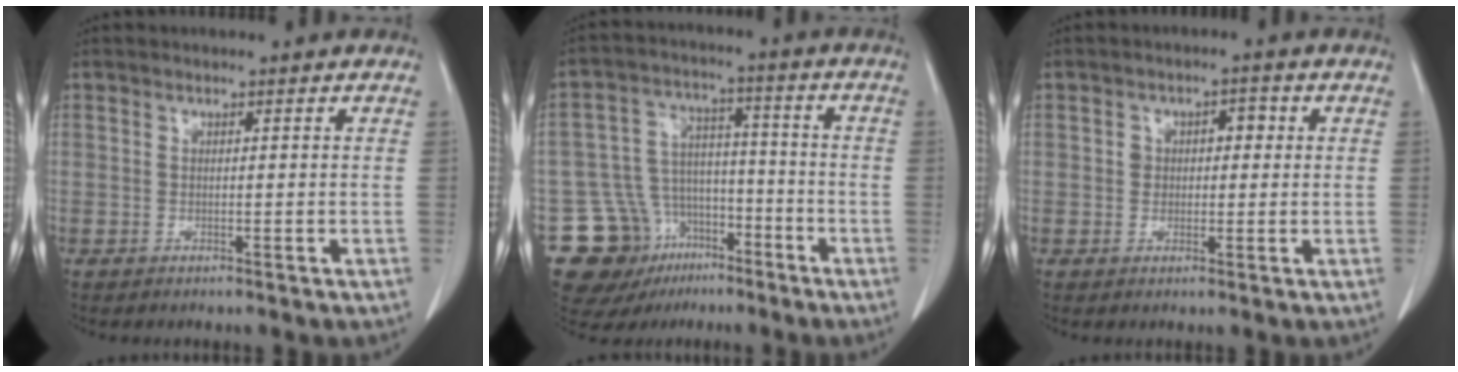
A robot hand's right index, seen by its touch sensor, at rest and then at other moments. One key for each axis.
{"total": 14.6, "fx": -8.6, "fy": 10.5, "fz": 5.4, "tx": -0.101, "ty": 0.050, "tz": -0.131}
{"total": 3.5, "fx": 0.6, "fy": 2.4, "fz": 2.5, "tx": -0.035, "ty": 0.019, "tz": 0.010}